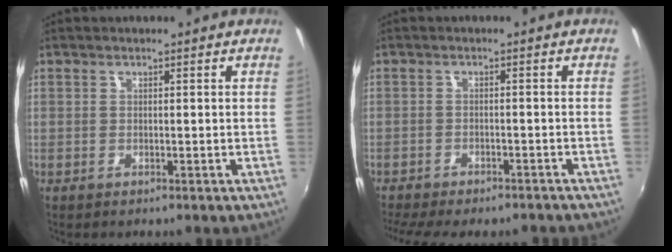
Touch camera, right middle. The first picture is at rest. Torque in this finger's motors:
{"motor_torque": [1.11, -1.03, 0.42, 0.13]}